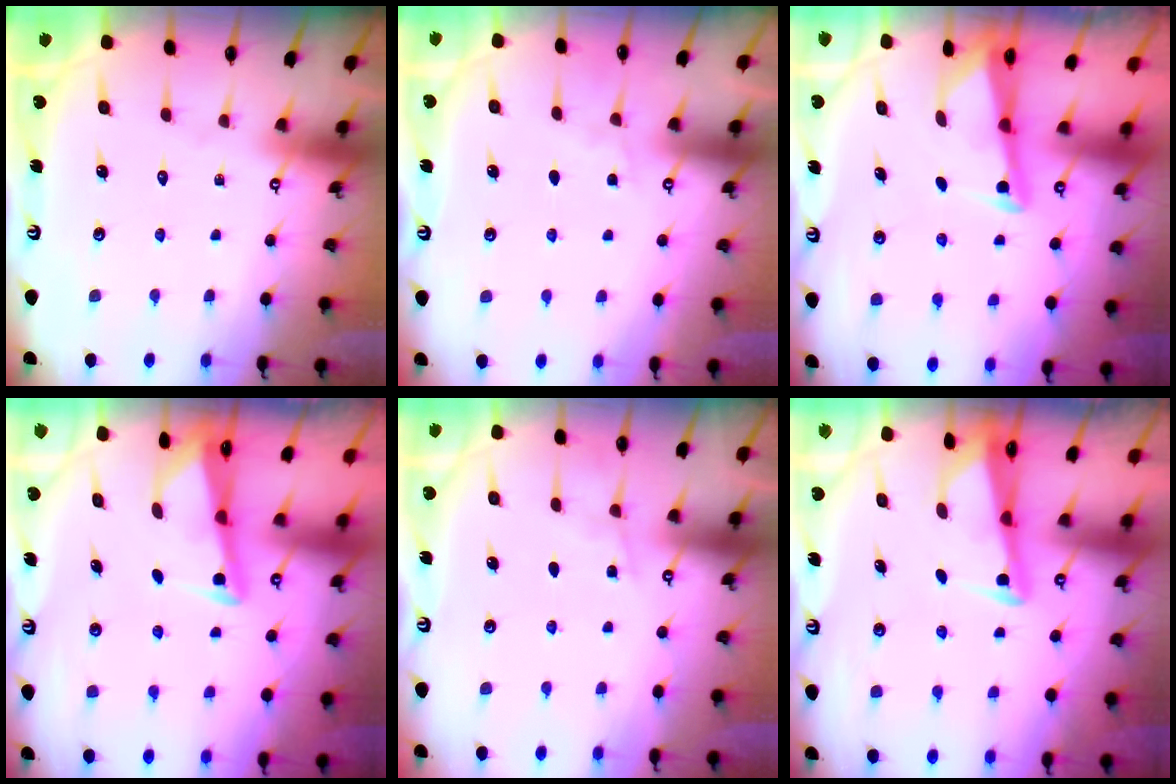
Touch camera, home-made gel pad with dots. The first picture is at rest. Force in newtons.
{"total": 3.0, "press": 2.9, "slide": 0.4}
{"total": 2.8, "press": 2.8, "slide": 0.2}
{"total": 2.9, "press": 2.9, "slide": 0.3}
{"total": 4.9, "press": 4.8, "slide": 0.7}
{"total": 2.7, "press": 2.7, "slide": 0.3}